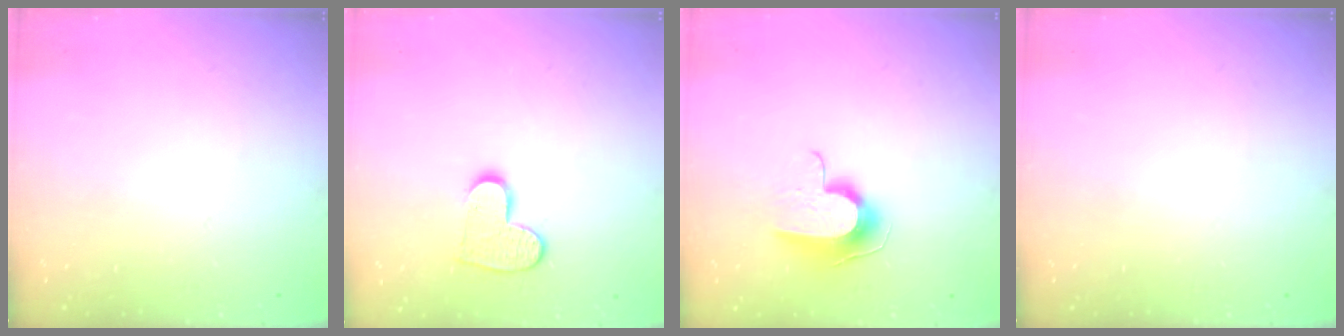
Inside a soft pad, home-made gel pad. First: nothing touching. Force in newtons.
{"total": 10.0, "press": 10.0, "slide": 0.9}
{"total": 9.0, "press": 9.0, "slide": 0.5}
{"total": 0.0}